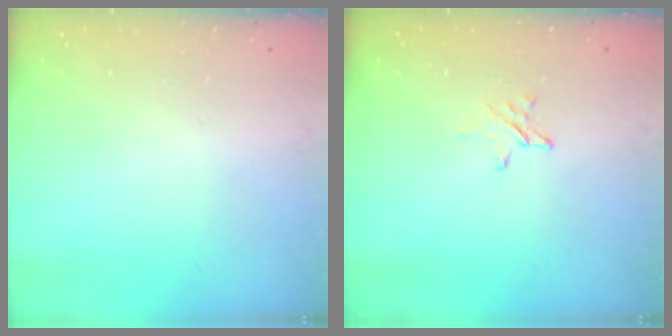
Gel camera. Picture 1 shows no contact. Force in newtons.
{"total": 3.3, "press": 3.3, "slide": 0.4}